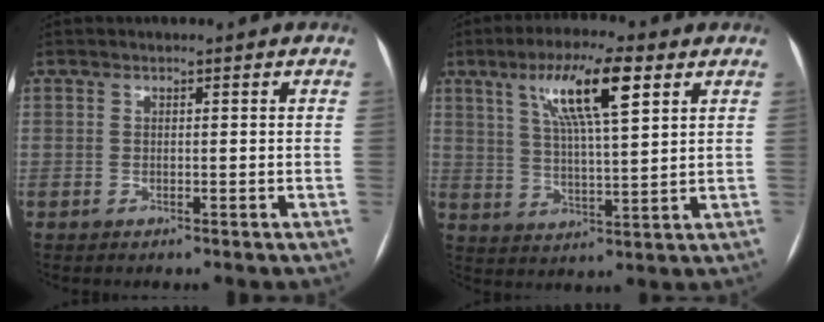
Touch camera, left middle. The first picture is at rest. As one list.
[{"total": 11.3, "force": [5.4, 1.5, 9.8], "torque": [-0.178, 0.012, 0.095]}]